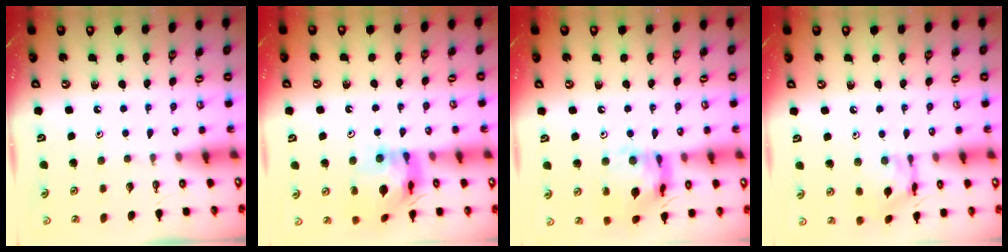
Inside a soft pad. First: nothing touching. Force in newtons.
{"total": 13.2, "press": 13.1, "slide": 1.7}
{"total": 15.5, "press": 15.4, "slide": 1.6}
{"total": 12.6, "press": 12.5, "slide": 0.9}